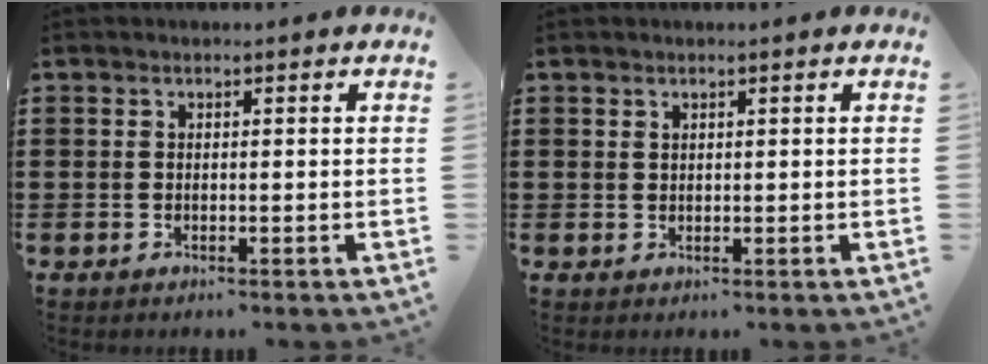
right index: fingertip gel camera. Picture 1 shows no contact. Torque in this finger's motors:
{"motor_torque": [-0.17, 0.24, -0.03, -0.01]}